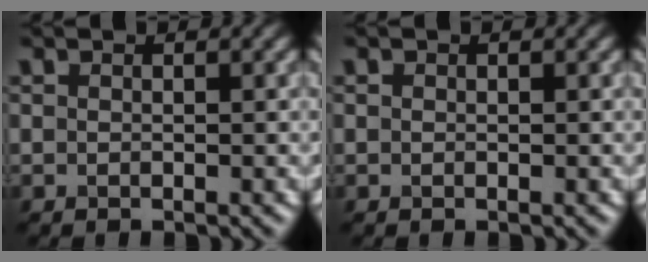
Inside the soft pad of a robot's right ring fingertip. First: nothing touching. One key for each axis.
{"total": 0.0}